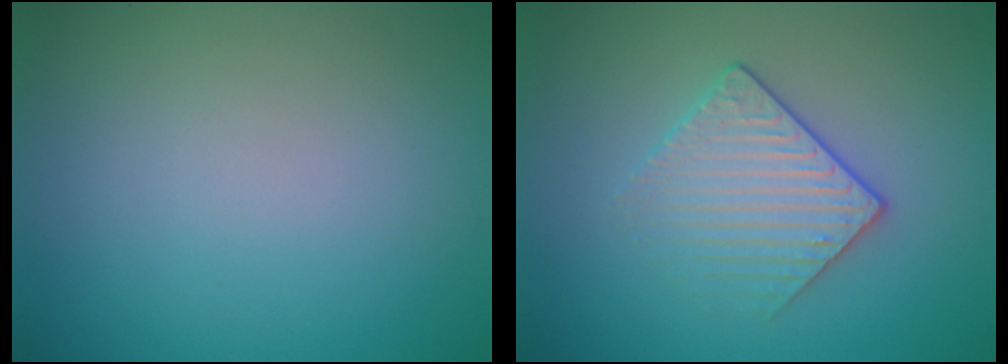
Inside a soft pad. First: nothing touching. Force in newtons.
{"total": 2.4, "press": 2.1, "slide": 1.1}